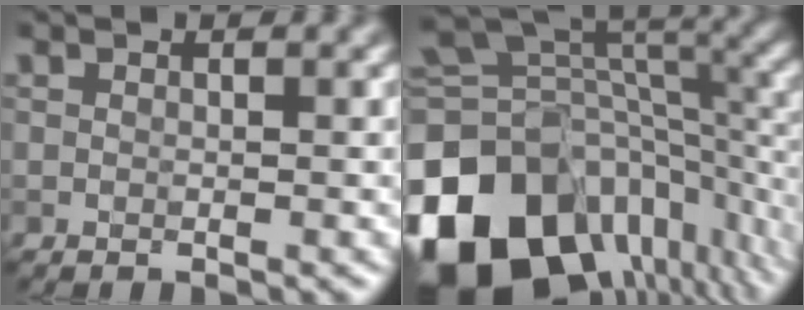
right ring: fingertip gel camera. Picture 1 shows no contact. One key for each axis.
{"total": 16.9, "fx": -6.2, "fy": 11.8, "fz": 10.5, "tx": -0.230, "ty": -0.025, "tz": -0.090}